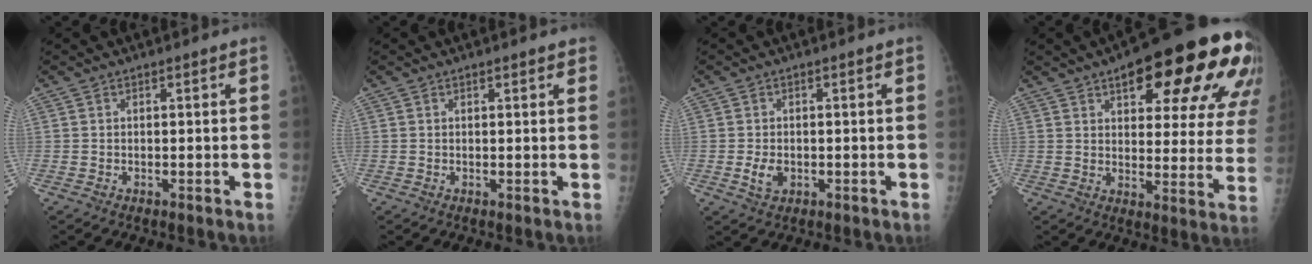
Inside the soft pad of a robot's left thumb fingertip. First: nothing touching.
{"total": 1.5, "force": [1.1, 0.5, 0.9], "torque": [-0.008, 0.000, 0.011]}
{"total": 3.1, "force": [-0.6, 2.1, 2.2], "torque": [-0.039, -0.002, -0.008]}
{"total": 25.6, "force": [13.2, 9.4, 19.8], "torque": [-0.224, -0.022, 0.172]}